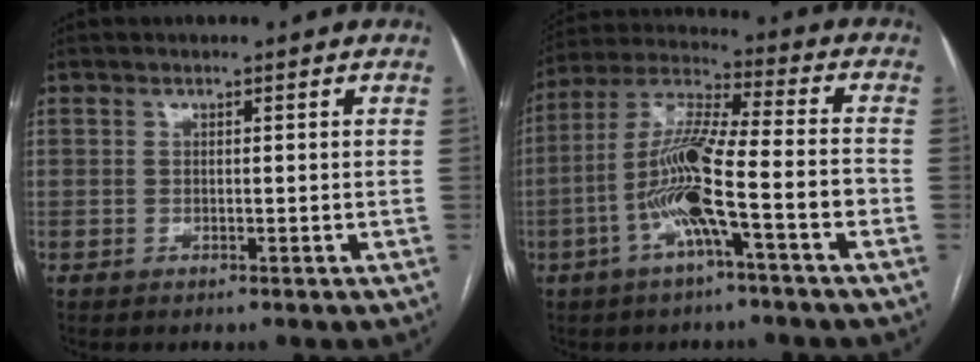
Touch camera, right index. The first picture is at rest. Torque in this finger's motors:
{"motor_torque": [1.65, -0.49, 1.05, 0.21]}